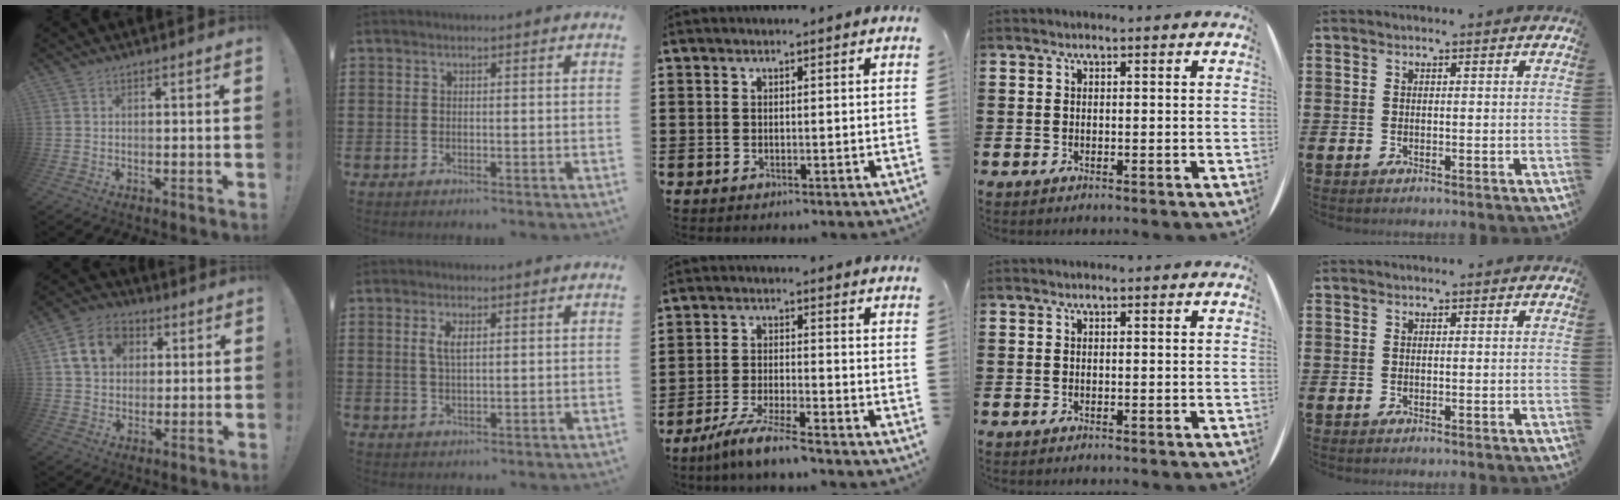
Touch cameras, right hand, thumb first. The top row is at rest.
{"thumb": {"total": 12.4, "force": [3.7, 10.1, 6.3], "torque": [-0.093, 0.002, 0.077]}, "index": {"total": 2.9, "force": [0.9, 1.0, 2.6], "torque": [-0.055, 0.006, 0.014]}, "middle": {"total": 5.6, "force": [-4.8, -0.3, 2.8], "torque": [-0.066, -0.017, -0.091]}}